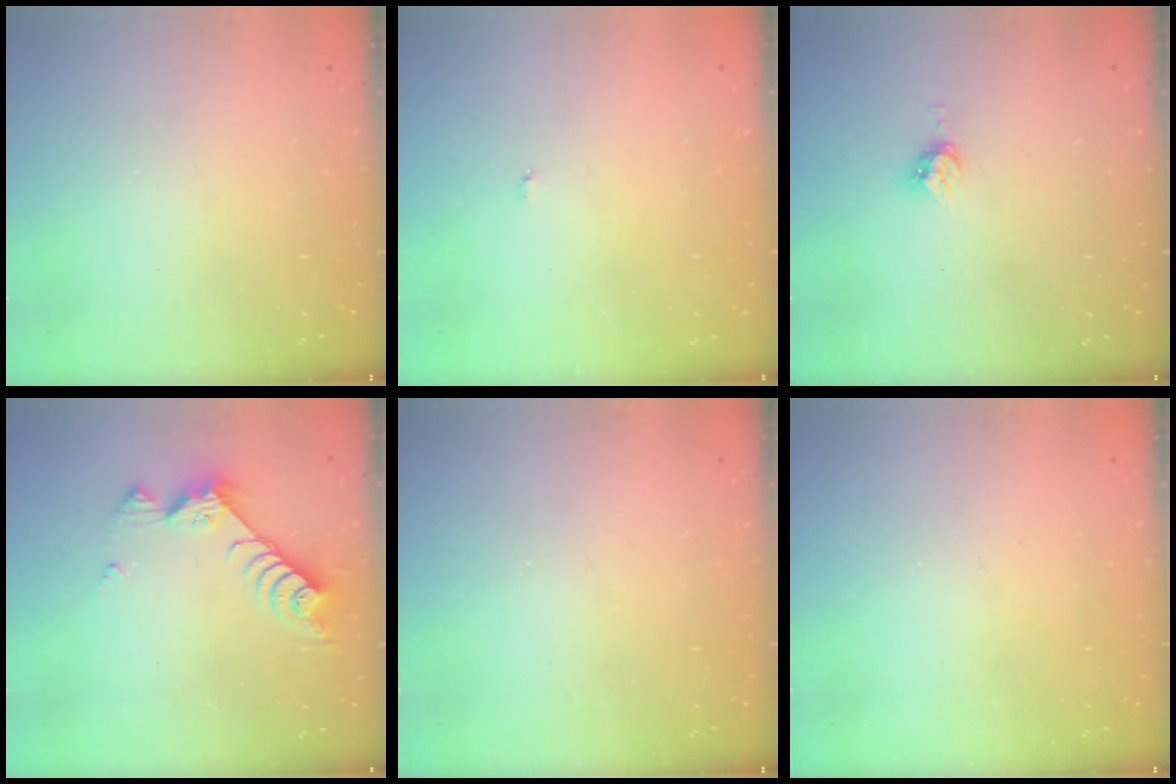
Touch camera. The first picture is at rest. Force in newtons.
{"total": 2.9, "press": 2.9, "slide": 0.3}
{"total": 4.5, "press": 4.5, "slide": 0.0}
{"total": 8.6, "press": 8.6, "slide": 0.2}
{"total": 0.0}
{"total": 0.0}